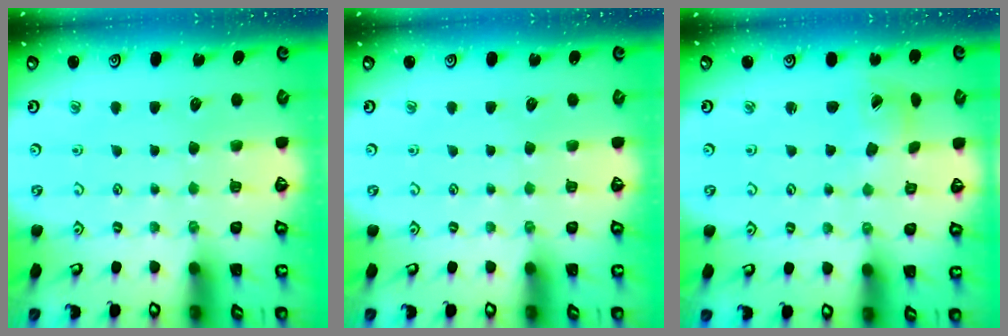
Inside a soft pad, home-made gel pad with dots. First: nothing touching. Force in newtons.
{"total": 0.0}
{"total": 2.0, "press": 2.0, "slide": 0.3}